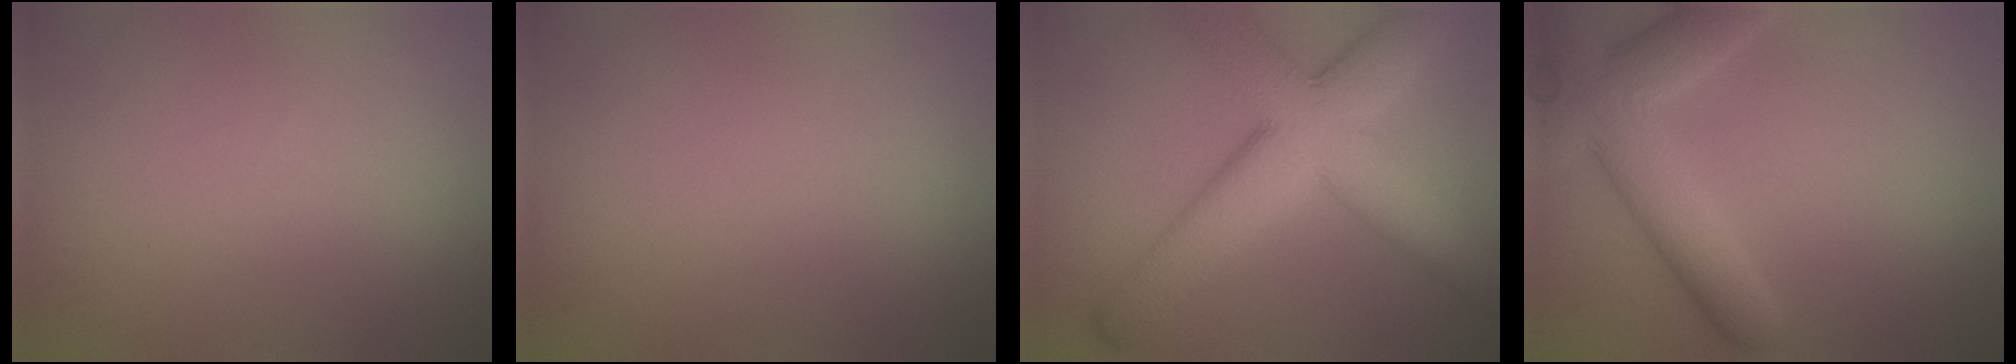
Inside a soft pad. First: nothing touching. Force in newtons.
{"total": 0.0}
{"total": 10.2, "press": 10.2, "slide": 0.5}
{"total": 6.2, "press": 6.2, "slide": 0.4}